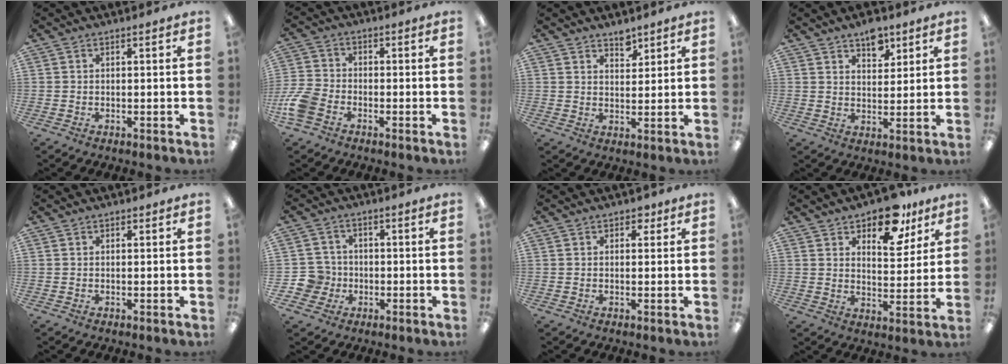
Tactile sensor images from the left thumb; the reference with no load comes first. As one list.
[{"total": 7.3, "force": [-3.5, 4.8, 4.2], "torque": [-0.102, 0.012, -0.067]}, {"total": 4.0, "force": [3.4, 1.7, 1.0], "torque": [-0.001, -0.024, 0.059]}, {"total": 6.8, "force": [4.9, 3.6, 3.1], "torque": [-0.024, -0.027, 0.082]}, {"total": 0.5, "force": [0.4, 0.3, 0.1], "torque": [-0.002, 0.002, 0.008]}, {"total": 5.9, "force": [-1.2, 5.7, 1.1], "torque": [-0.034, 0.014, -0.022]}, {"total": 2.1, "force": [1.2, 1.5, 1.0], "torque": [-0.004, -0.002, 0.018]}, {"total": 12.9, "force": [9.2, 6.2, 6.6], "torque": [-0.085, -0.050, 0.160]}]